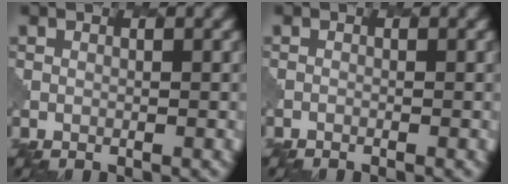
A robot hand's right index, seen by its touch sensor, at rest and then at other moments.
{"total": 0.7, "force": [-0.6, 0.1, 0.2], "torque": [-0.001, 0.003, -0.014]}